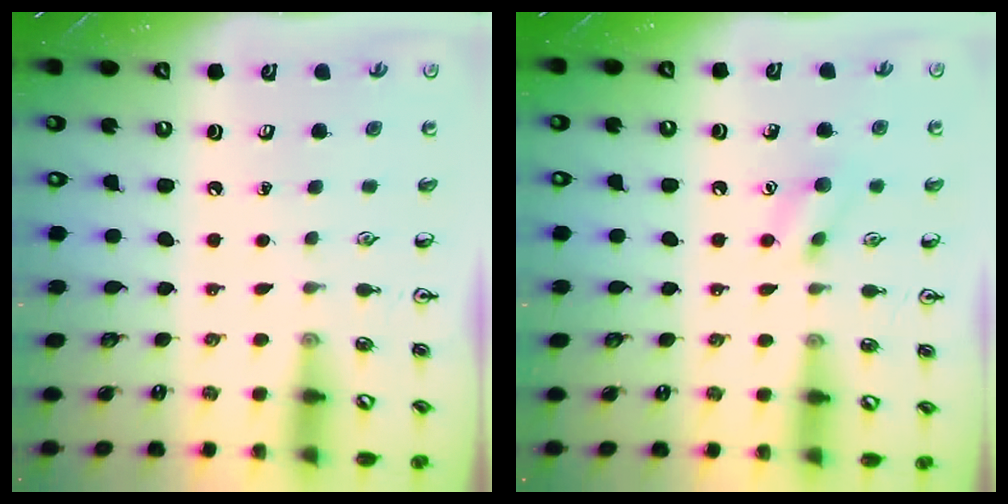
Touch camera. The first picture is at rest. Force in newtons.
{"total": 7.2, "press": 7.1, "slide": 1.2}